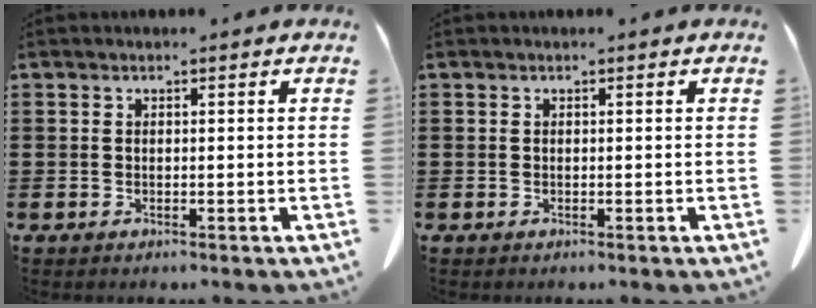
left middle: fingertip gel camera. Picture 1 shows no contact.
{"total": 0.0}